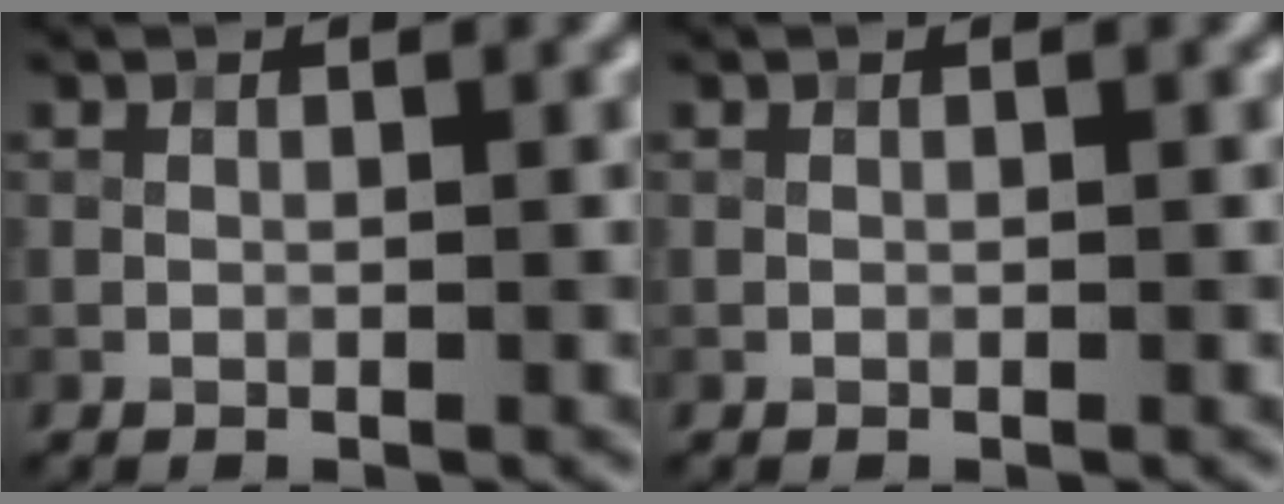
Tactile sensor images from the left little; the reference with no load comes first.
{"total": 0.0}